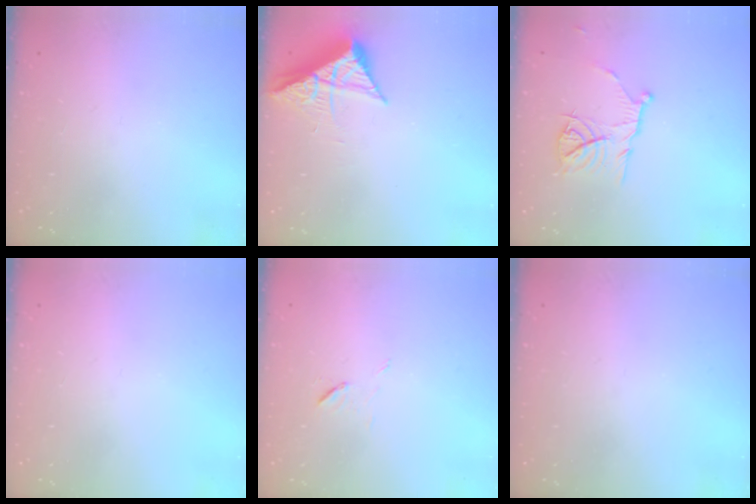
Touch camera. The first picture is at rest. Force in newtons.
{"total": 8.9, "press": 8.9, "slide": 0.9}
{"total": 10.3, "press": 10.3, "slide": 0.6}
{"total": 0.0}
{"total": 6.6, "press": 6.3, "slide": 2.0}
{"total": 0.0}